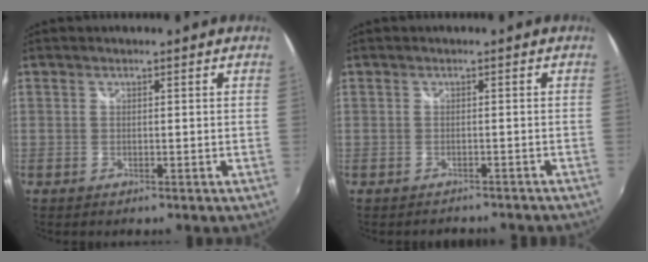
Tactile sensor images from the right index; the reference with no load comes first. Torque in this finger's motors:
{"motor_torque": [-0.51, -0.13, -1.05, -0.17]}